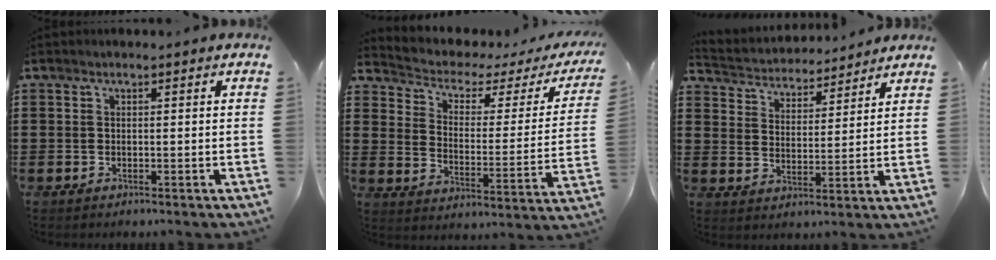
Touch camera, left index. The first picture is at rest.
{"total": 2.7, "force": [1.7, 1.5, 1.5], "torque": [-0.046, -0.018, 0.018]}
{"total": 3.9, "force": [3.9, 0.6, -0.4], "torque": [-0.019, -0.028, 0.063]}